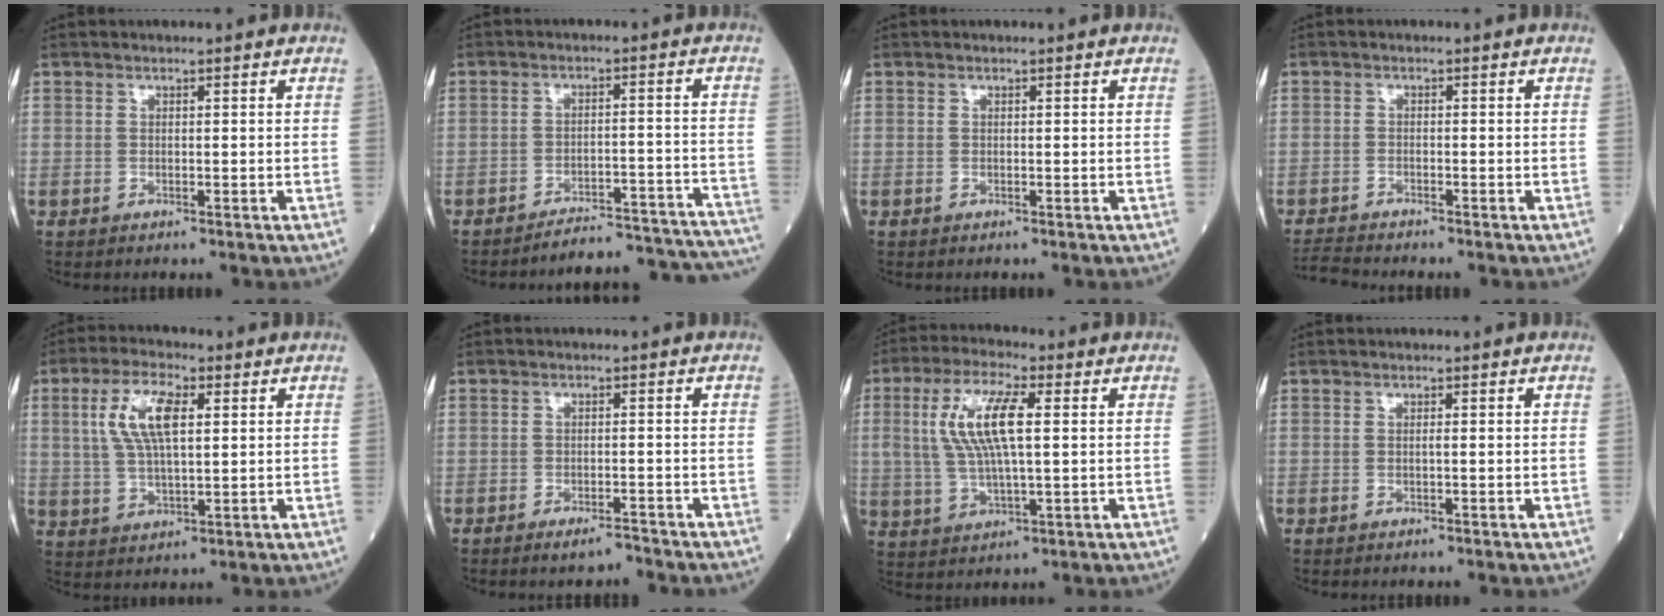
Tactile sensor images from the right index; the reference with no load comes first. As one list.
[{"total": 18.4, "force": [-18.1, 1.0, 3.0], "torque": [0.008, 0.018, -0.220]}, {"total": 0.0}, {"total": 2.8, "force": [-2.8, -0.1, -0.1], "torque": [0.000, -0.016, -0.052]}, {"total": 8.7, "force": [2.6, 2.8, 7.9], "torque": [-0.167, 0.012, 0.051]}, {"total": 2.3, "force": [-2.1, 0.3, 1.0], "torque": [-0.016, -0.002, -0.032]}, {"total": 10.5, "force": [2.0, 2.6, 10.0], "torque": [-0.215, 0.011, 0.041]}, {"total": 0.0}]